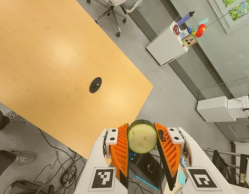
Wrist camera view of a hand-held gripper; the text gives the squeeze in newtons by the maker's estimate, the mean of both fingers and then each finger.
{"total": 10.4, "left": 10.1, "right": 10.7}